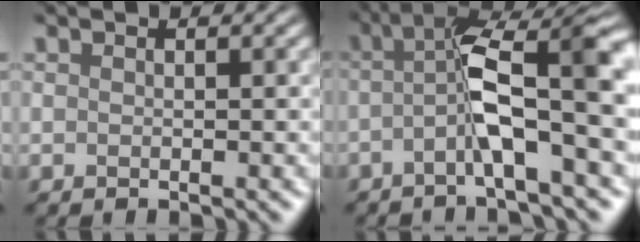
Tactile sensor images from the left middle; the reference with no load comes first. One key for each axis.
{"total": 5.8, "fx": -1.4, "fy": 0.0, "fz": 5.7, "tx": -0.123, "ty": 0.023, "tz": -0.013}